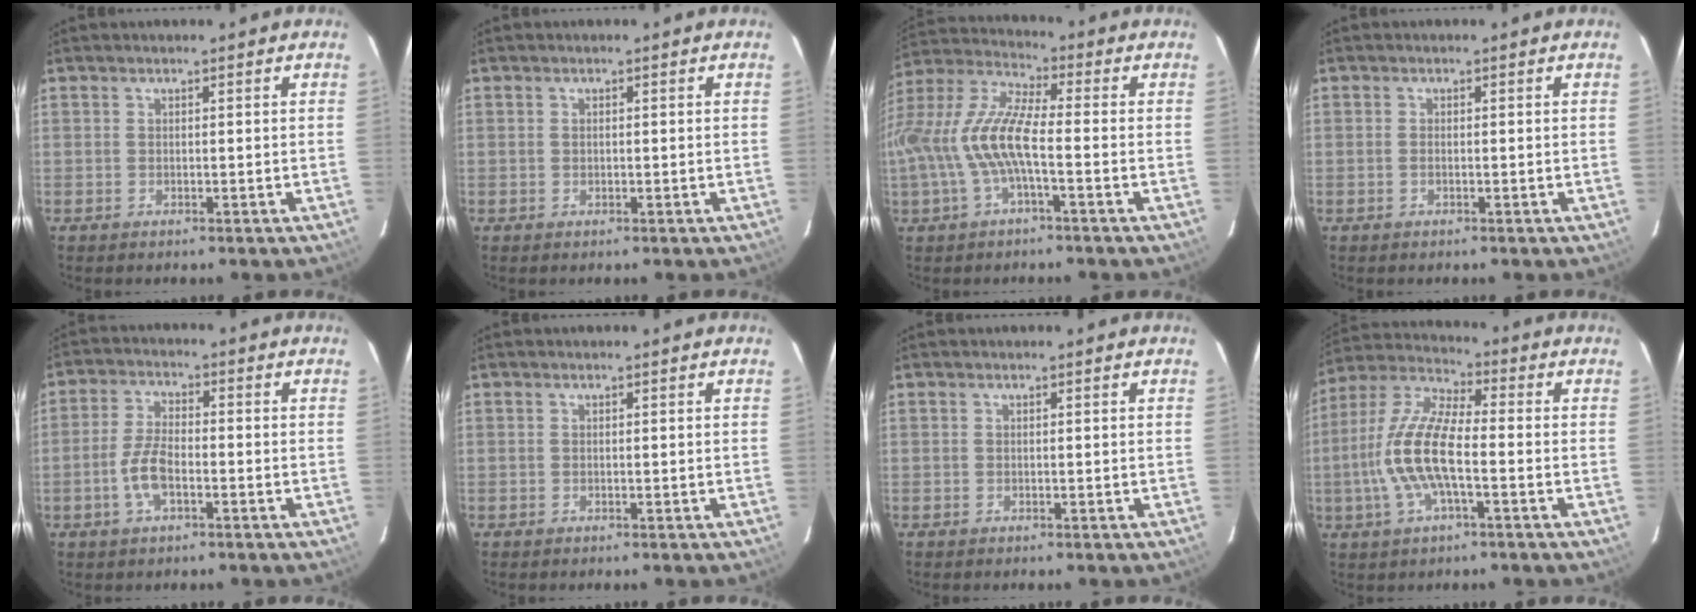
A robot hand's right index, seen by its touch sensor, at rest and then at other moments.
{"total": 0.6, "force": [0.1, 0.4, 0.5], "torque": [-0.008, 0.001, 0.000]}
{"total": 13.4, "force": [-2.7, 3.4, 12.6], "torque": [-0.262, 0.002, -0.050]}
{"total": 0.7, "force": [-0.2, 0.3, 0.6], "torque": [-0.014, 0.001, -0.005]}
{"total": 6.3, "force": [-2.3, 2.5, 5.4], "torque": [-0.116, 0.004, -0.046]}
{"total": 0.0}
{"total": 0.0}
{"total": 13.7, "force": [-2.8, 4.3, 12.8], "torque": [-0.269, 0.004, -0.061]}